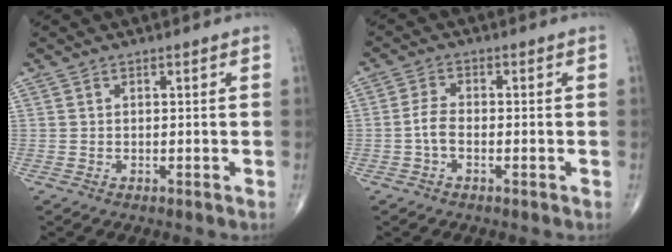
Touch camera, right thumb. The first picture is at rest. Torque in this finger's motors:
{"motor_torque": [-0.05, -0.20, 0.49, -0.03, 0.02]}